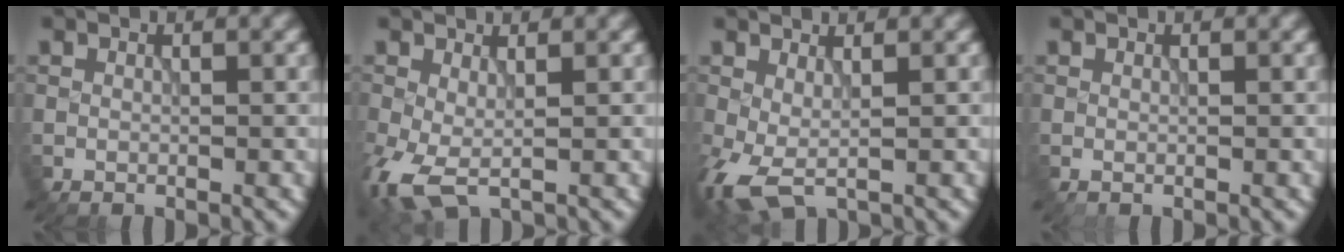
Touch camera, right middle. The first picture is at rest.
{"total": 4.5, "force": [-1.2, 2.2, 3.7], "torque": [-0.100, -0.008, -0.027]}
{"total": 3.8, "force": [-0.6, 1.8, 3.3], "torque": [-0.085, -0.004, -0.015]}
{"total": 0.0}